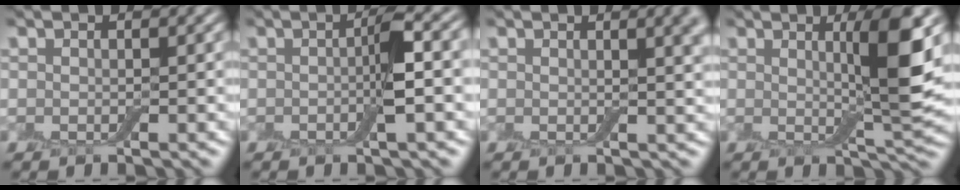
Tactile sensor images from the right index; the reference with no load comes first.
{"total": 3.2, "force": [-0.3, 0.4, 3.1], "torque": [-0.056, 0.007, -0.008]}
{"total": 3.8, "force": [1.1, 1.2, 3.4], "torque": [-0.035, 0.000, 0.022]}
{"total": 5.8, "force": [1.7, 0.5, 5.6], "torque": [-0.076, -0.002, 0.029]}